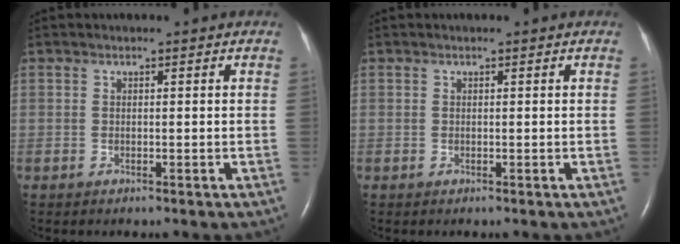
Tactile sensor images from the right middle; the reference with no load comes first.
{"total": 0.0}